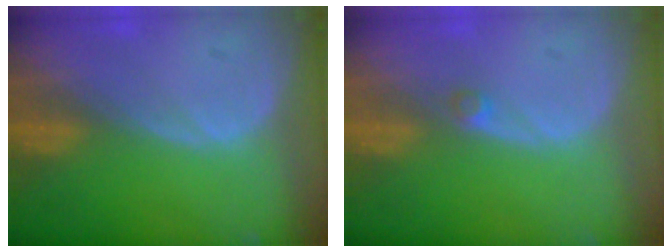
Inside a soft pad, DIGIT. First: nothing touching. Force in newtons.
{"total": 1.1, "press": 1.0, "slide": 0.6}